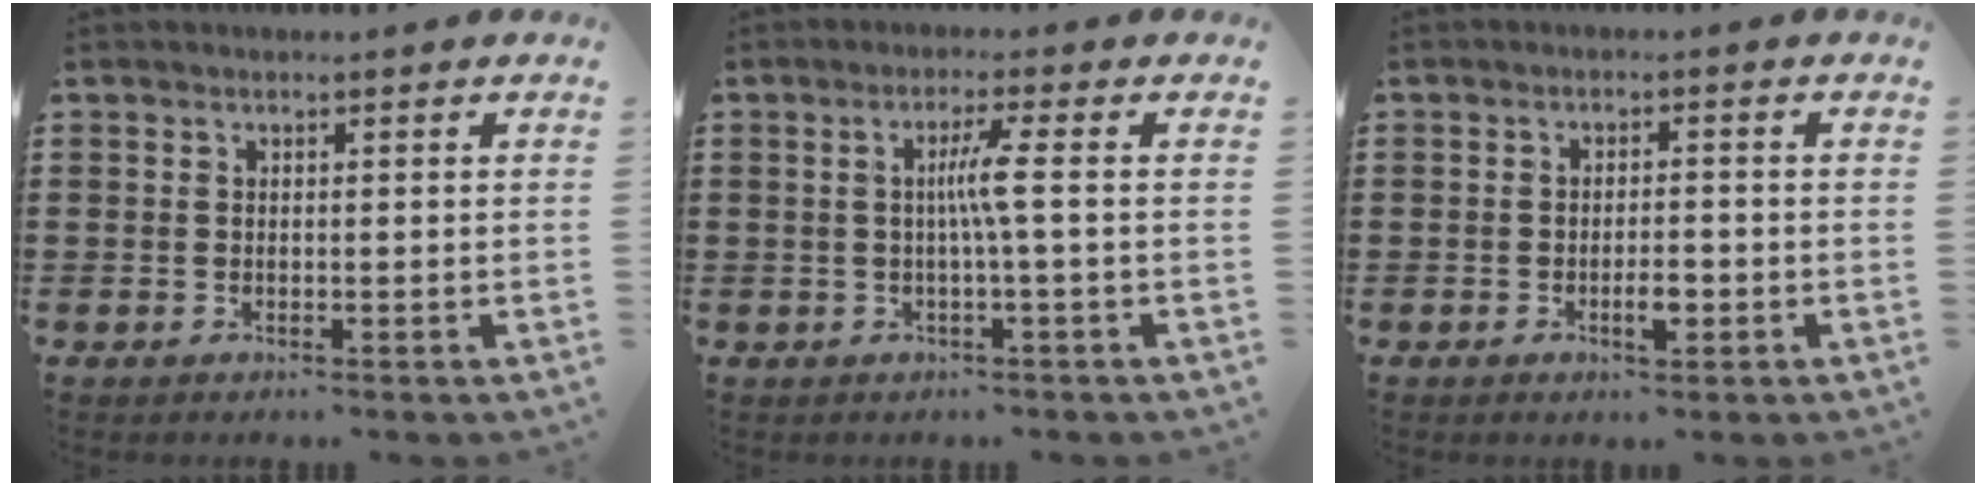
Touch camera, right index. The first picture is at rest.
{"total": 4.0, "force": [-0.1, -0.6, 4.0], "torque": [-0.074, -0.007, -0.009]}
{"total": 3.1, "force": [-1.2, 1.1, 2.7], "torque": [-0.048, 0.003, -0.020]}